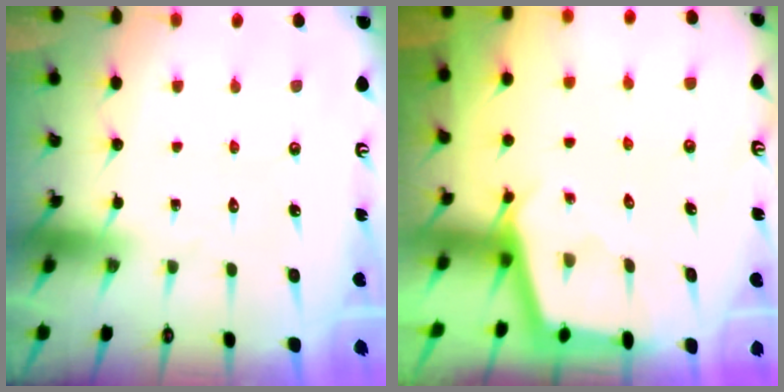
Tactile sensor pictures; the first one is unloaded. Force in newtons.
{"total": 2.4, "press": 2.4, "slide": 0.2}